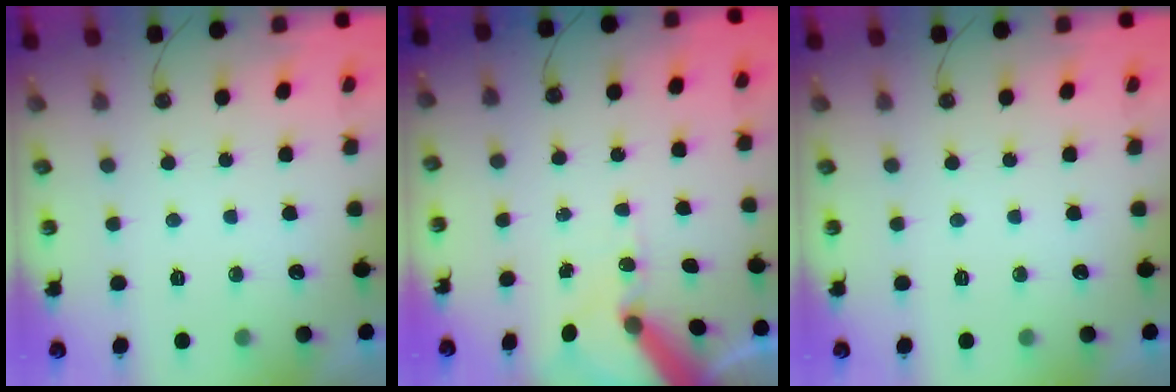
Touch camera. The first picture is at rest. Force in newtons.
{"total": 10.0, "press": 9.9, "slide": 1.5}
{"total": 0.0}